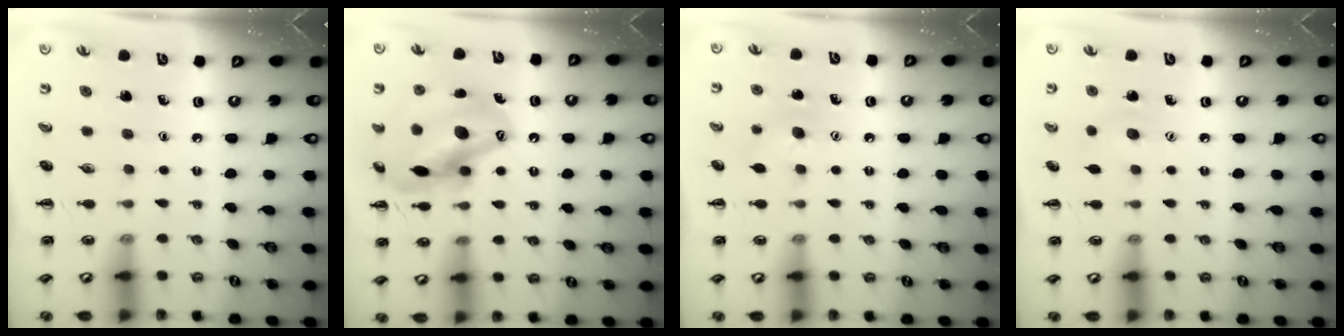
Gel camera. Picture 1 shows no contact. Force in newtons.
{"total": 17.8, "press": 17.6, "slide": 2.8}
{"total": 7.5, "press": 7.3, "slide": 1.6}
{"total": 5.4, "press": 5.3, "slide": 0.9}